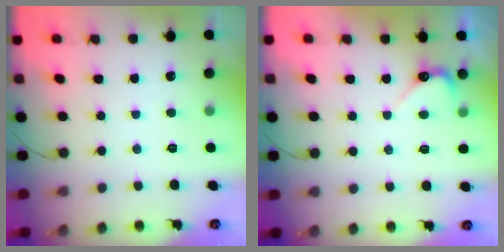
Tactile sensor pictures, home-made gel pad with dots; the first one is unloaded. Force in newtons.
{"total": 2.9, "press": 2.9, "slide": 0.3}